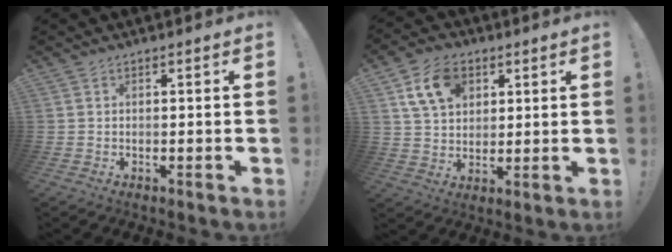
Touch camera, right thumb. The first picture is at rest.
{"total": 12.4, "force": [5.3, 8.9, 6.8], "torque": [-0.109, -0.004, 0.105]}